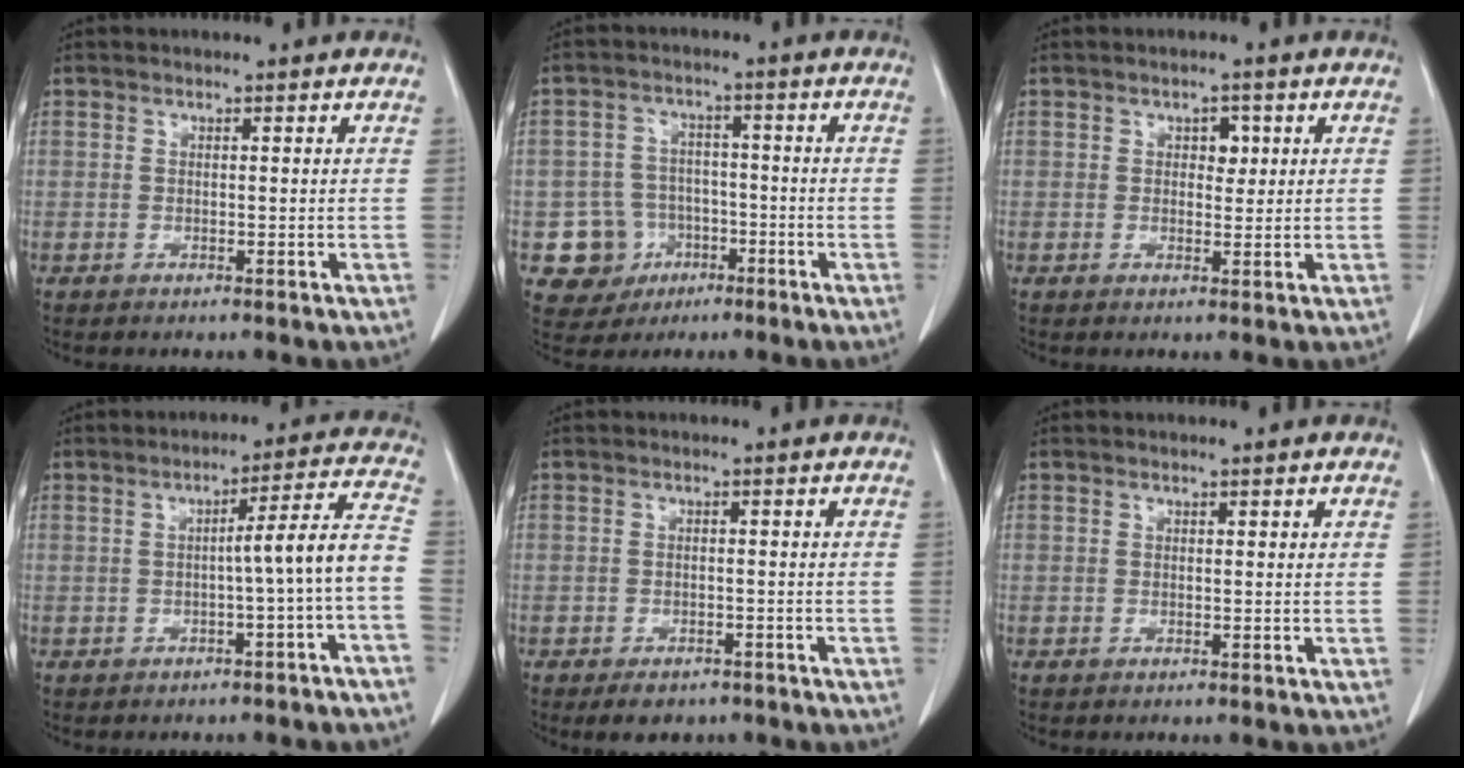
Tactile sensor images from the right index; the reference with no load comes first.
{"total": 7.9, "force": [-2.6, 7.4, 1.0], "torque": [-0.019, 0.012, -0.034]}
{"total": 2.3, "force": [0.8, 1.5, 1.6], "torque": [-0.017, 0.004, 0.009]}
{"total": 7.0, "force": [-1.8, -0.8, 6.8], "torque": [-0.086, 0.022, -0.024]}
{"total": 4.1, "force": [-3.1, 2.3, 1.4], "torque": [-0.012, 0.001, -0.039]}
{"total": 0.0}